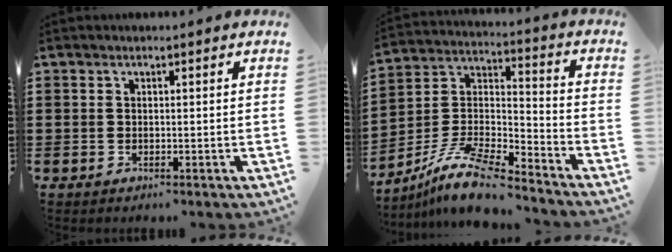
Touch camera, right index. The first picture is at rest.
{"total": 11.7, "force": [-9.8, 2.2, 6.1], "torque": [-0.135, 0.017, -0.197]}